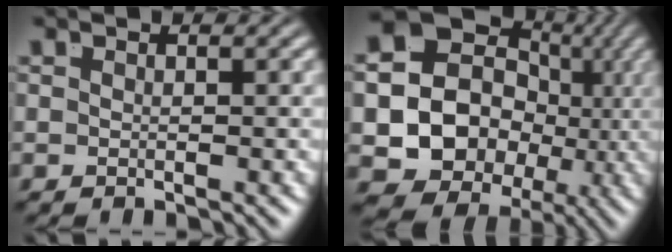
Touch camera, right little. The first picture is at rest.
{"total": 19.6, "force": [-0.5, 16.8, 10.1], "torque": [-0.258, -0.068, -0.006]}